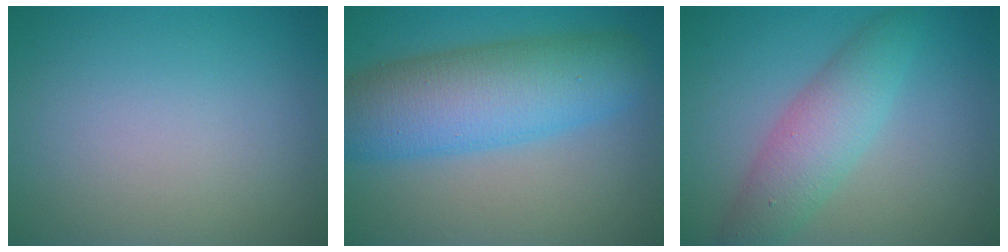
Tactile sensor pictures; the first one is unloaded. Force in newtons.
{"total": 8.9, "press": 8.9, "slide": 0.2}
{"total": 4.5, "press": 4.5, "slide": 0.0}